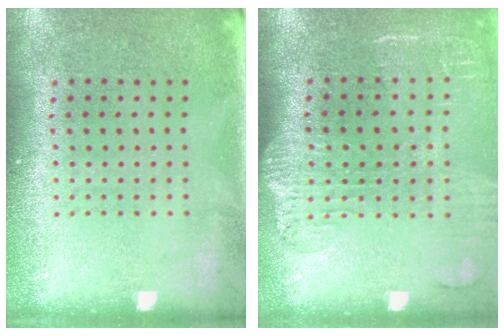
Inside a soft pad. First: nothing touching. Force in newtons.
{"total": 1.8, "press": 1.5, "slide": 0.9}